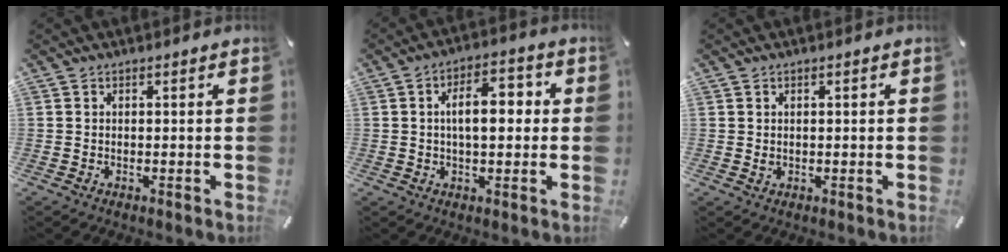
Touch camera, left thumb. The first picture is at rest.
{"total": 9.0, "force": [0.8, 4.8, 7.6], "torque": [-0.111, 0.007, 0.005]}
{"total": 0.6, "force": [0.1, 0.6, 0.2], "torque": [-0.006, 0.003, 0.001]}